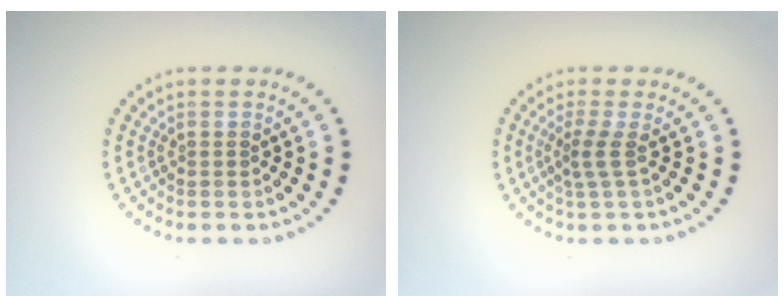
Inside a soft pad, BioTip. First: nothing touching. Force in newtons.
{"total": 1.8, "press": 1.2, "slide": 1.3}